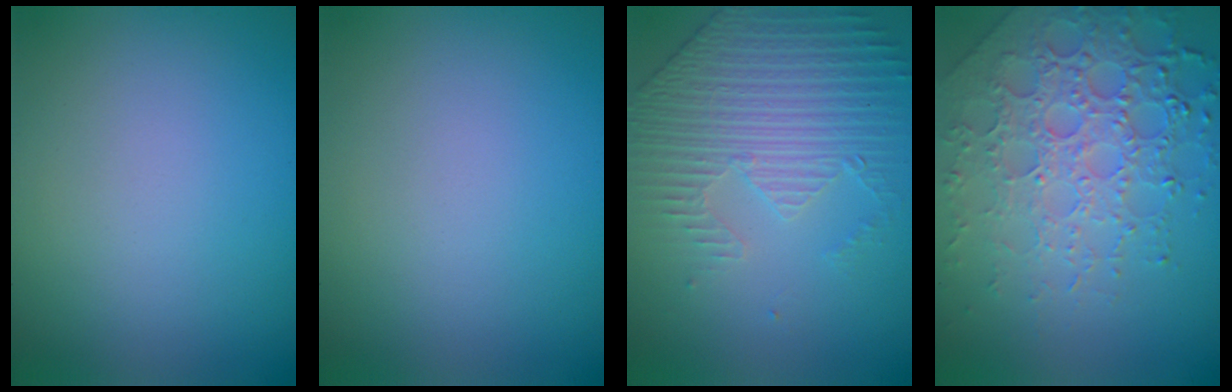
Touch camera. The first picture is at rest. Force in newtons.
{"total": 0.0}
{"total": 4.4, "press": 3.5, "slide": 2.6}
{"total": 7.3, "press": 5.2, "slide": 5.1}